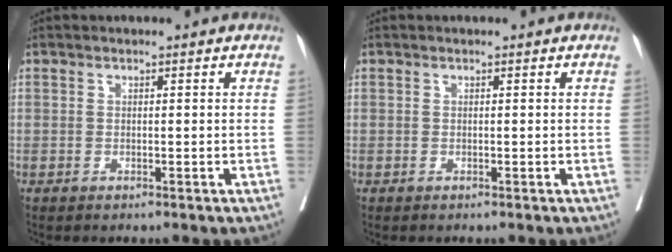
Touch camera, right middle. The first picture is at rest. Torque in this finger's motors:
{"motor_torque": [0.00, 0.00, 0.00, -0.01]}